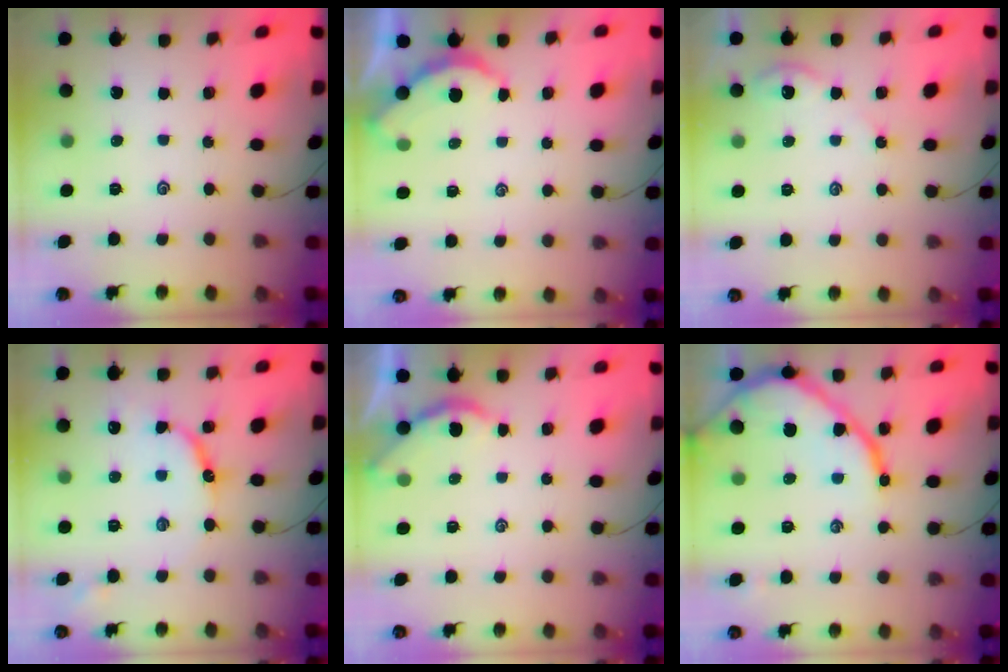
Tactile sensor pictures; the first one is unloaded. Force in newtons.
{"total": 2.3, "press": 2.3, "slide": 0.3}
{"total": 2.9, "press": 2.9, "slide": 0.3}
{"total": 10.2, "press": 10.2, "slide": 0.6}
{"total": 2.3, "press": 2.2, "slide": 0.3}
{"total": 13.7, "press": 13.7, "slide": 1.4}